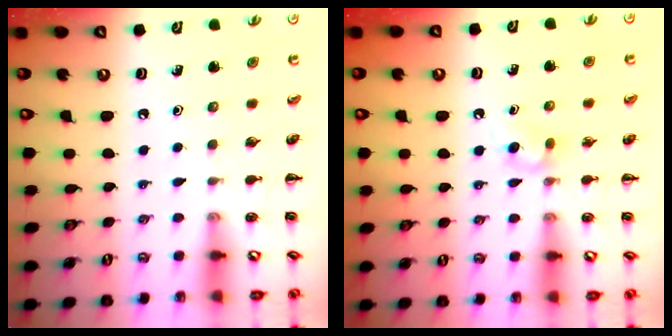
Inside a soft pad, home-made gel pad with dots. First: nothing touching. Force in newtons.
{"total": 3.4, "press": 3.2, "slide": 1.4}